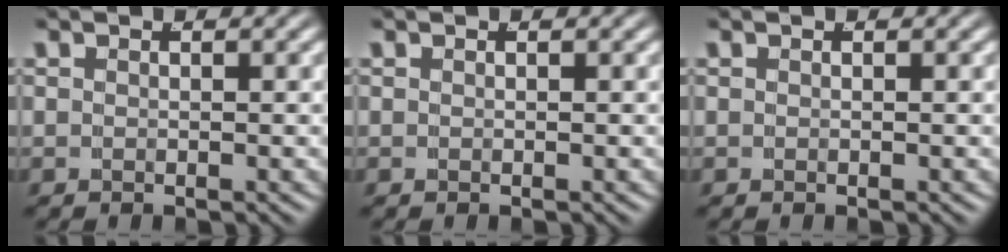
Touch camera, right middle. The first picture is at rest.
{"total": 0.0}
{"total": 0.0}